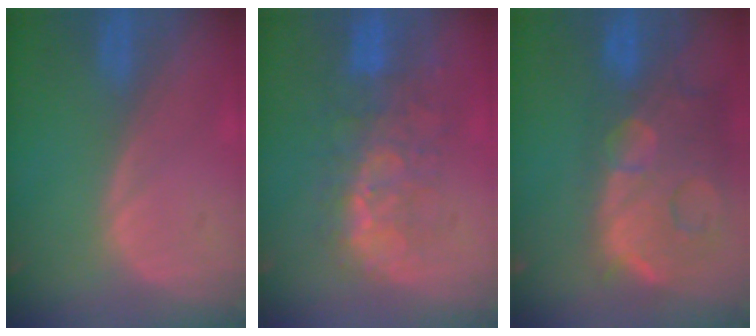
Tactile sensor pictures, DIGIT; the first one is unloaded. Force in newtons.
{"total": 9.9, "press": 8.5, "slide": 5.1}
{"total": 14.8, "press": 12.0, "slide": 8.7}